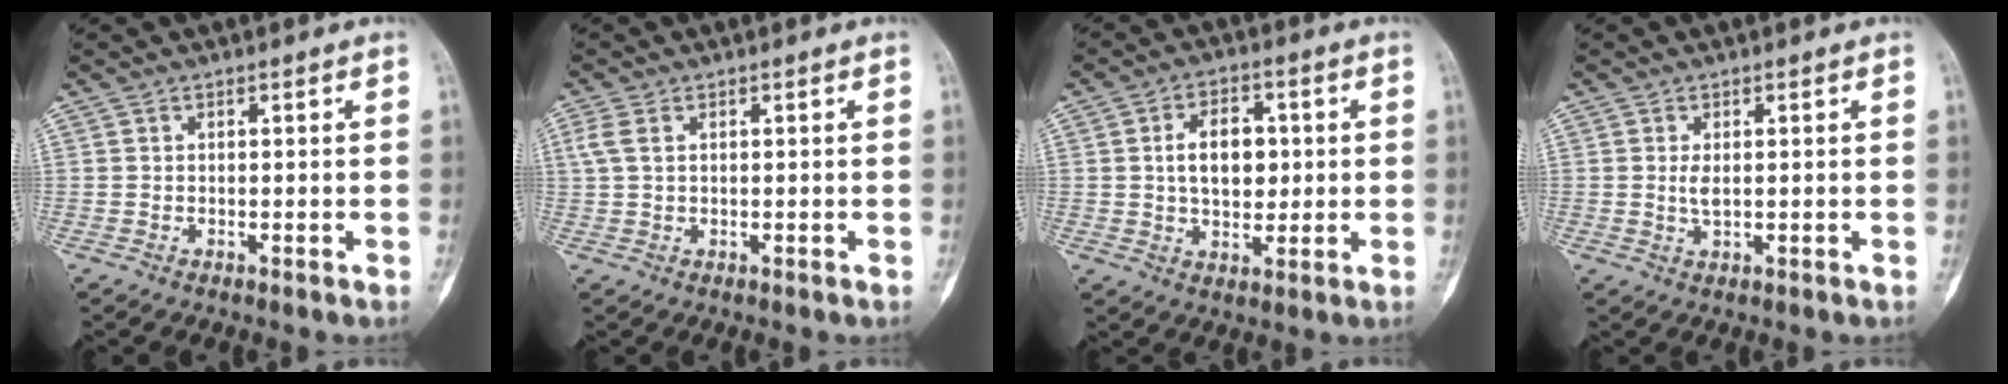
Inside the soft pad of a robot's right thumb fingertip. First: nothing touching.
{"total": 3.2, "force": [1.1, 1.8, 2.4], "torque": [-0.066, 0.009, 0.026]}
{"total": 9.3, "force": [1.1, 5.9, 7.0], "torque": [-0.090, 0.002, 0.020]}
{"total": 2.2, "force": [0.3, 1.0, 1.9], "torque": [-0.038, -0.005, 0.009]}